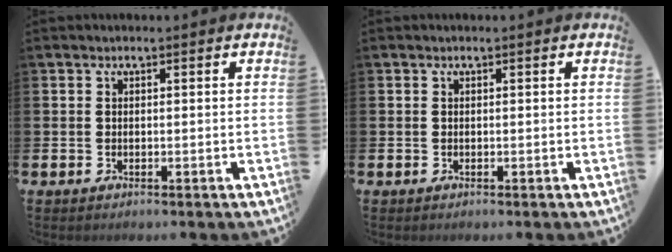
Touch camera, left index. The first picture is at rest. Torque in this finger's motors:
{"motor_torque": [0.00, 0.00, 0.00, 0.00]}